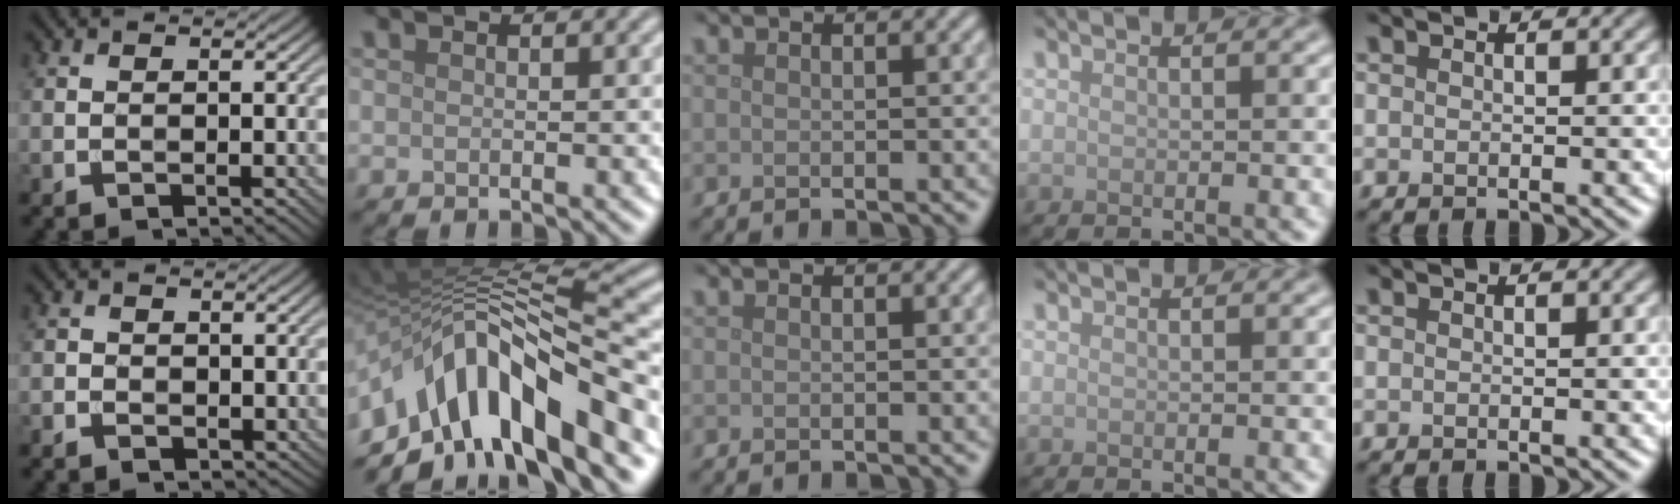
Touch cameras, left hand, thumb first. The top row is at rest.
{"thumb": {"total": 1.5, "force": [-0.2, 1.4, 0.4], "torque": [-0.010, -0.006, -0.005]}, "index": {"total": 12.3, "force": [-5.0, 5.4, 9.8], "torque": [-0.152, 0.014, -0.090]}}